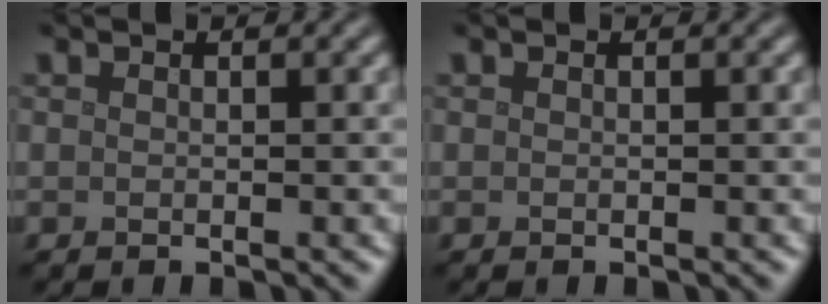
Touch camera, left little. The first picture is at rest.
{"total": 0.0}